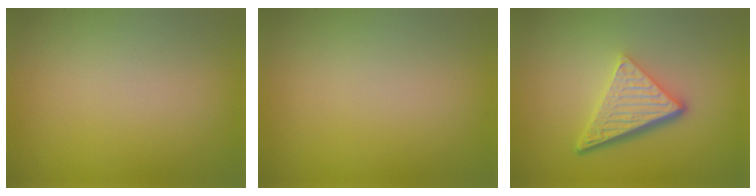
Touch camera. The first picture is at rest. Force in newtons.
{"total": 0.0}
{"total": 5.4, "press": 3.6, "slide": 4.0}